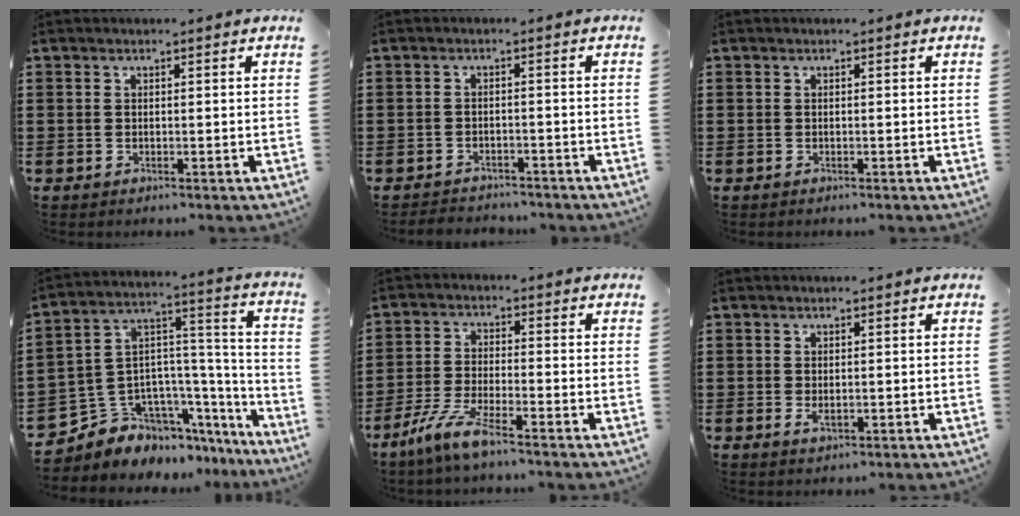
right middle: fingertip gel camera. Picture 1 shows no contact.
{"total": 2.2, "force": [-2.2, 0.3, -0.2], "torque": [-0.003, -0.002, -0.048]}
{"total": 0.0}
{"total": 6.3, "force": [-4.5, 4.4, -0.3], "torque": [-0.024, -0.017, -0.086]}
{"total": 6.4, "force": [-4.9, 0.4, 4.0], "torque": [-0.098, -0.013, -0.097]}
{"total": 1.2, "force": [-0.2, 0.5, 1.1], "torque": [-0.021, -0.002, -0.002]}